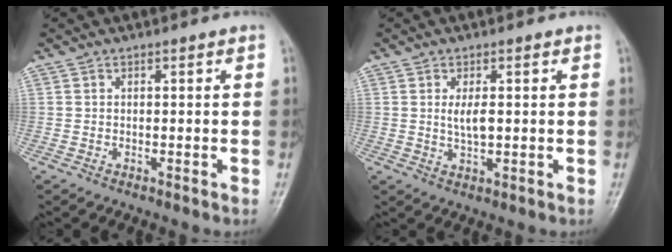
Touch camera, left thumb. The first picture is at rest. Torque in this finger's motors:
{"motor_torque": [0.10, 0.09, 0.60, 0.05, 0.02]}